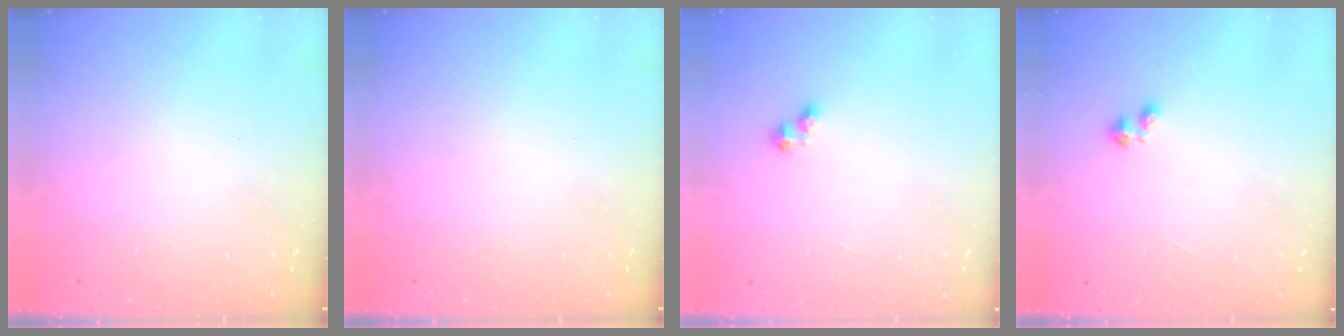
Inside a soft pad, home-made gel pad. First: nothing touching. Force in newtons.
{"total": 0.0}
{"total": 2.4, "press": 2.4, "slide": 0.3}
{"total": 2.4, "press": 2.3, "slide": 0.6}